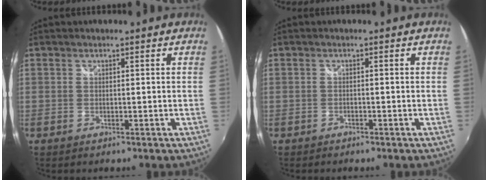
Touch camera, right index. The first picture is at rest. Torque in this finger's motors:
{"motor_torque": [0.00, -0.01, -0.08, -0.02]}